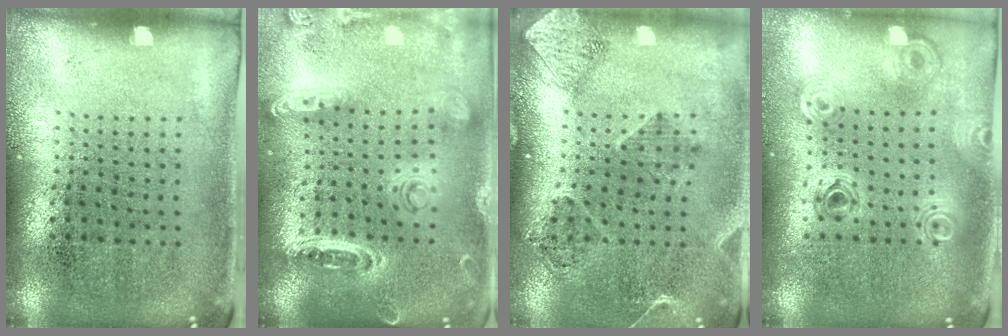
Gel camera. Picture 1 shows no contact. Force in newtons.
{"total": 1.4, "press": 1.4, "slide": 0.1}
{"total": 1.5, "press": 1.4, "slide": 0.5}
{"total": 0.8, "press": 0.8, "slide": 0.1}